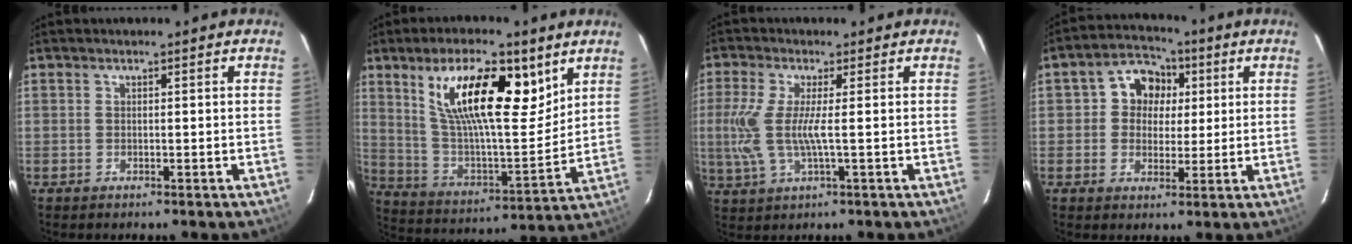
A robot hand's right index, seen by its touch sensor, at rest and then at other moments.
{"total": 19.7, "force": [9.9, 6.8, 15.6], "torque": [-0.270, 0.007, 0.182]}
{"total": 7.9, "force": [-0.3, 1.0, 7.8], "torque": [-0.180, -0.005, -0.003]}
{"total": 7.7, "force": [1.2, 6.9, 3.2], "torque": [-0.052, 0.028, 0.017]}